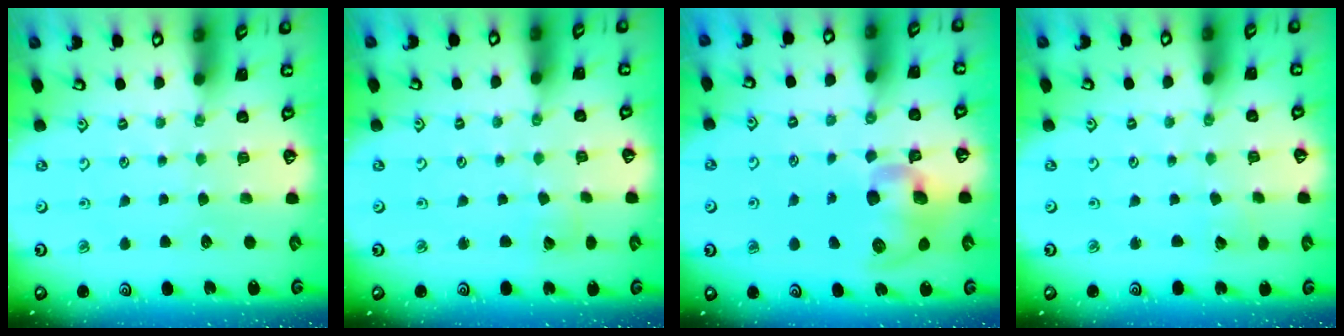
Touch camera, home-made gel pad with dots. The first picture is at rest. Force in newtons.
{"total": 2.9, "press": 2.9, "slide": 0.3}
{"total": 11.6, "press": 11.5, "slide": 1.9}
{"total": 1.9, "press": 1.9, "slide": 0.2}